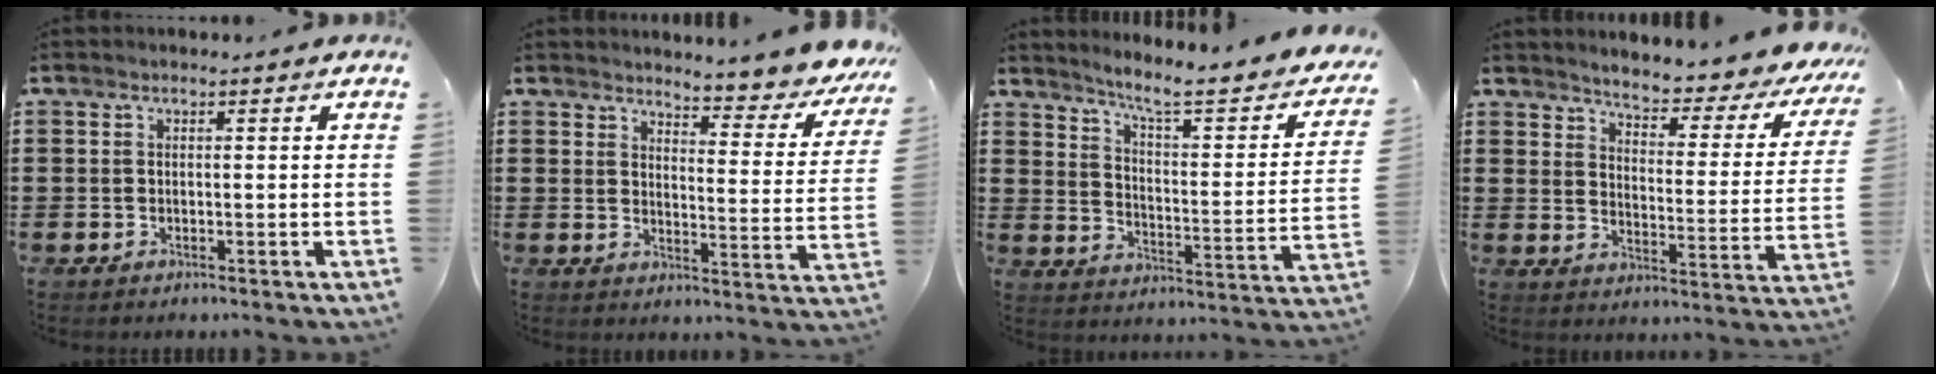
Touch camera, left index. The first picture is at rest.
{"total": 4.9, "force": [4.8, 0.0, 1.3], "torque": [-0.035, -0.042, 0.078]}
{"total": 6.2, "force": [4.9, 0.1, 3.9], "torque": [-0.090, -0.039, 0.071]}
{"total": 4.0, "force": [3.7, -0.2, 1.5], "torque": [-0.043, -0.039, 0.051]}